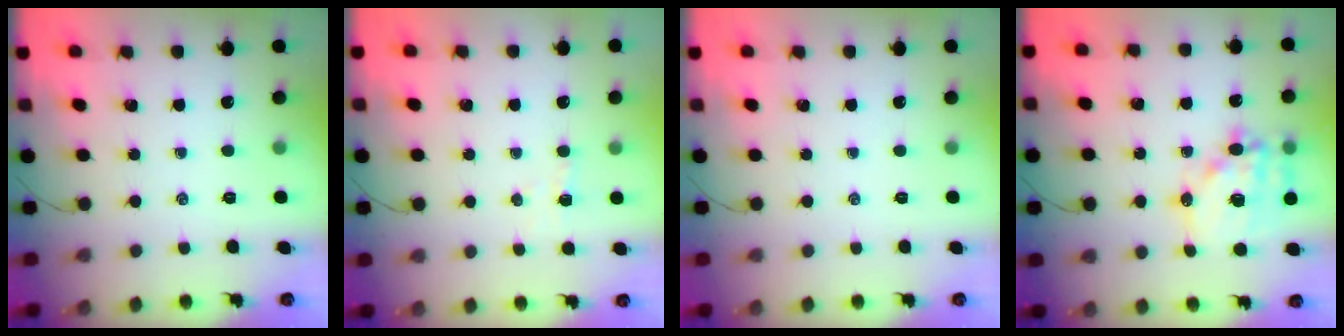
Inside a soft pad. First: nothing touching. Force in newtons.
{"total": 3.0, "press": 2.9, "slide": 0.7}
{"total": 0.0}
{"total": 15.6, "press": 15.3, "slide": 3.2}